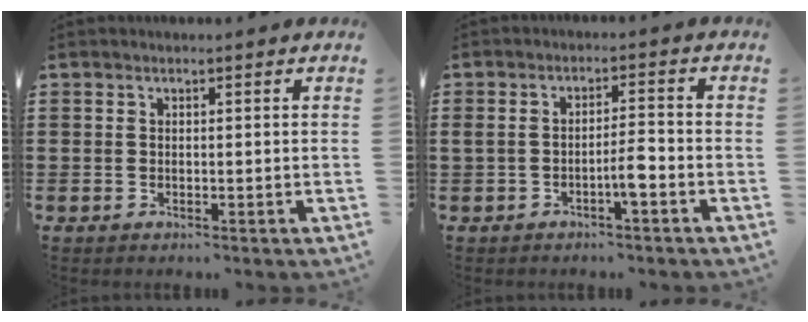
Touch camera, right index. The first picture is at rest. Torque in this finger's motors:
{"motor_torque": [1.78, 0.35, 0.14, 0.05]}